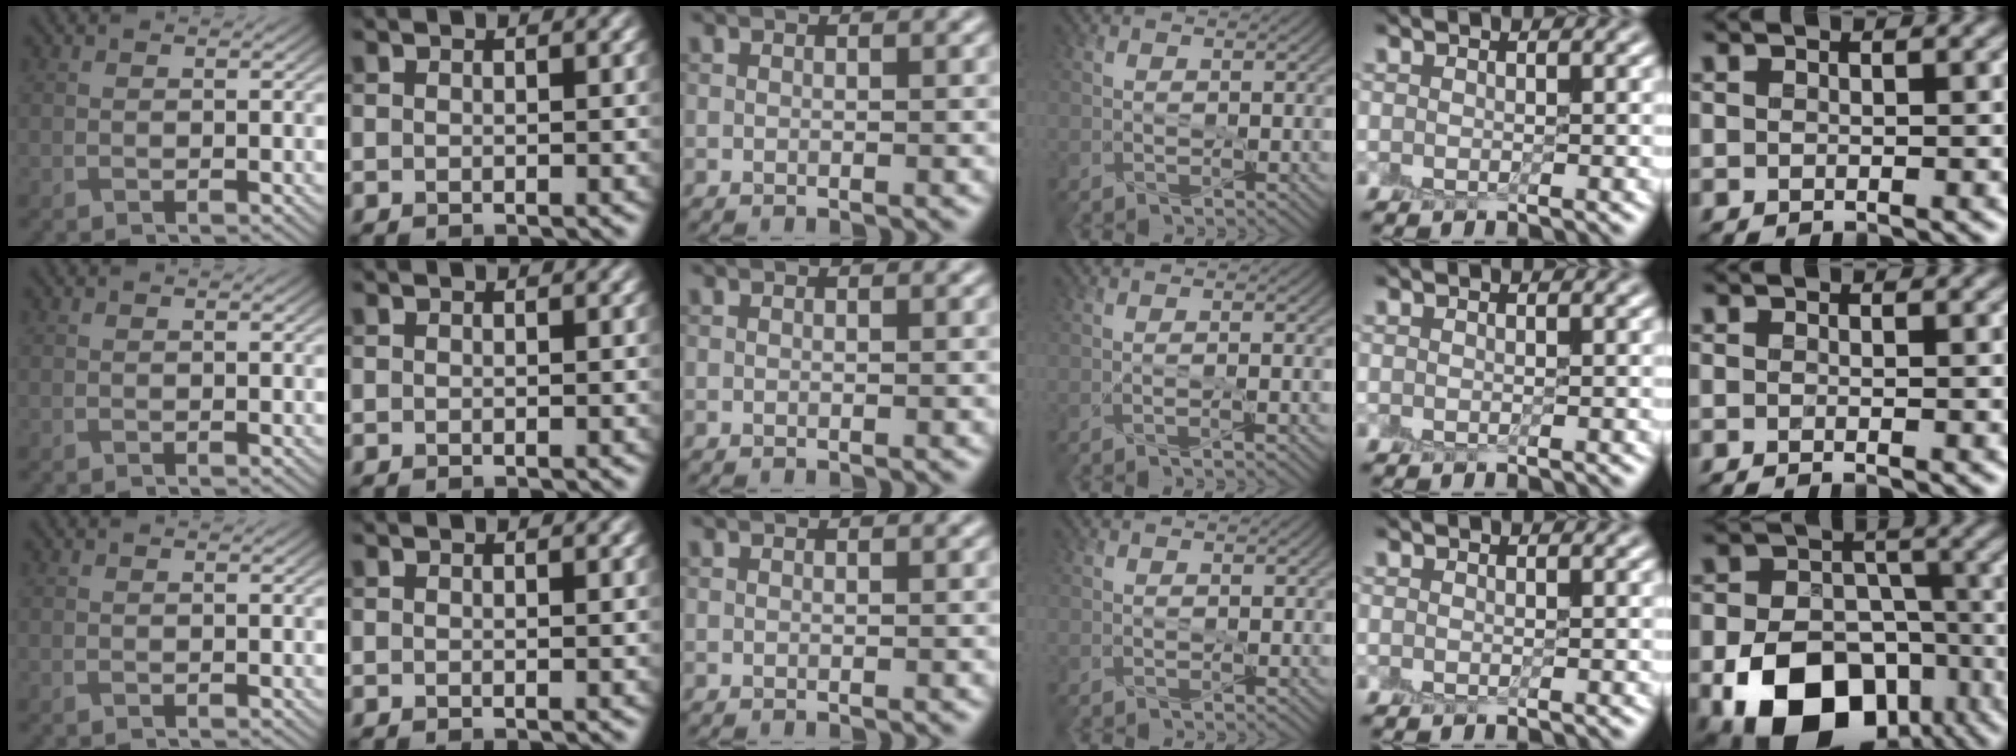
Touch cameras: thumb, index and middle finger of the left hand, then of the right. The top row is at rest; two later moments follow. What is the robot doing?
{"motion": "peel", "object": "lint roller sheet"}